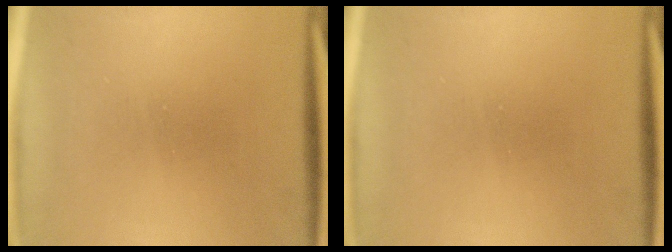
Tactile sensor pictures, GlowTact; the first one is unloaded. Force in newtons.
{"total": 0.0}